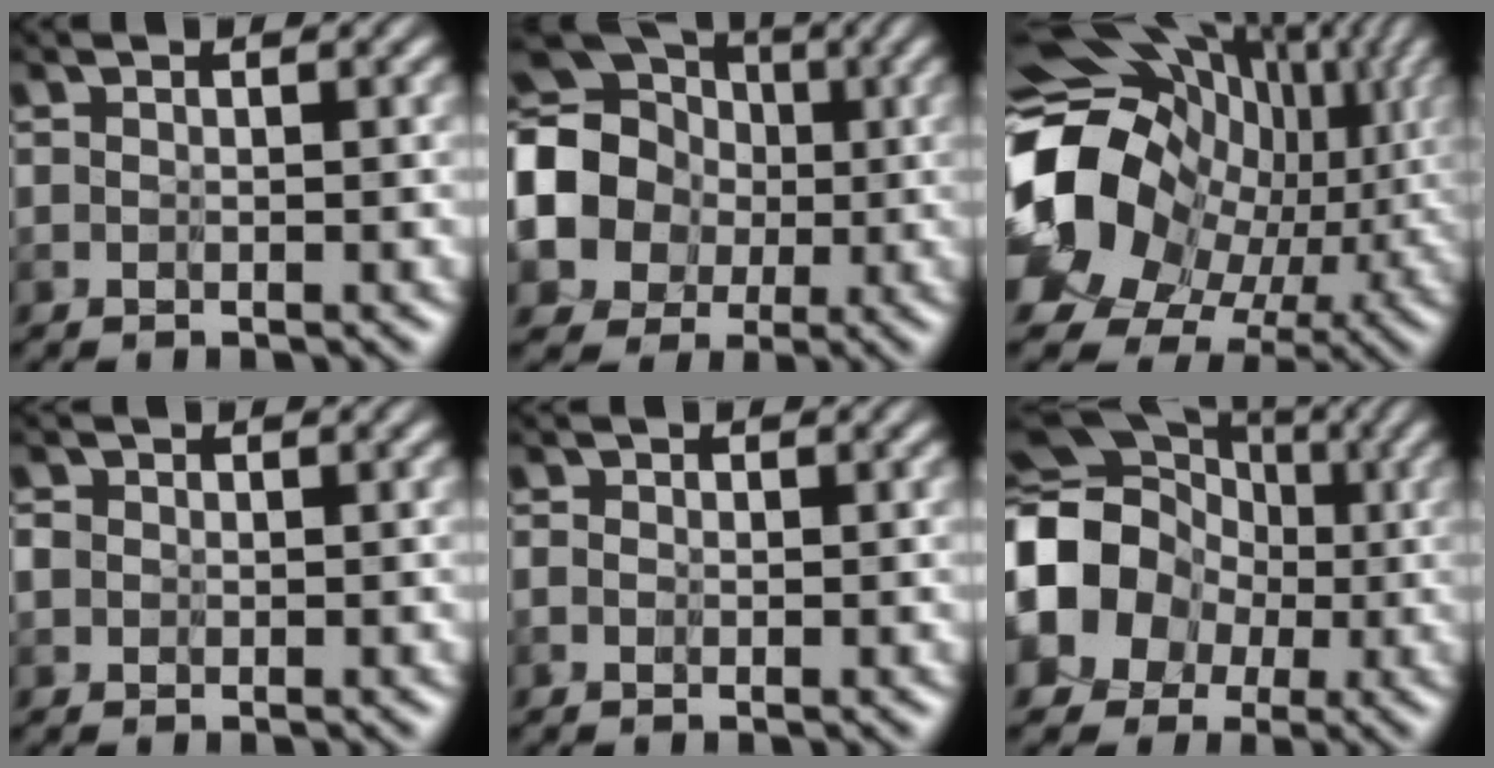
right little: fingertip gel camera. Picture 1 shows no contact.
{"total": 12.4, "force": [0.5, 11.0, 5.6], "torque": [-0.158, -0.004, -0.023]}
{"total": 15.8, "force": [0.9, 13.3, 8.5], "torque": [-0.174, -0.041, 0.025]}
{"total": 1.7, "force": [0.1, 1.6, 0.4], "torque": [-0.017, 0.010, -0.016]}
{"total": 0.6, "force": [-0.3, 0.6, 0.1], "torque": [-0.002, 0.002, -0.013]}
{"total": 10.8, "force": [-1.3, 9.9, 4.2], "torque": [-0.104, -0.013, -0.054]}